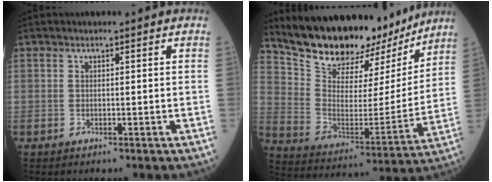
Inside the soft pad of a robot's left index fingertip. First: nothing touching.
{"total": 22.9, "force": [19.9, 6.9, 9.0], "torque": [-0.152, -0.011, 0.303]}